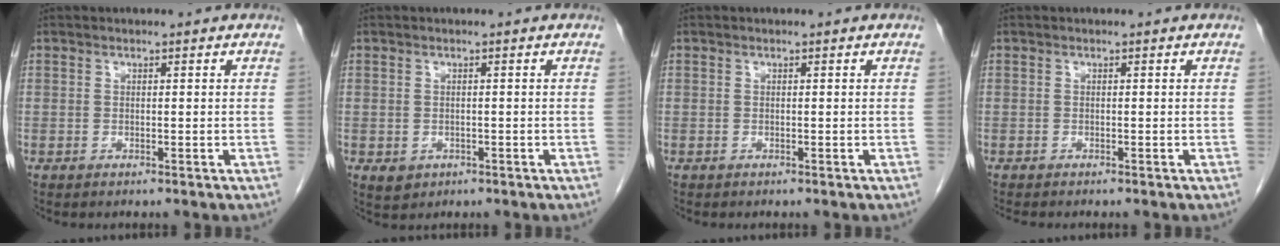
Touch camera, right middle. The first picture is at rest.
{"total": 2.1, "force": [-0.7, 1.8, 0.8], "torque": [-0.013, 0.001, 0.000]}
{"total": 0.0}
{"total": 1.6, "force": [-1.5, 0.2, 0.7], "torque": [-0.015, -0.004, -0.021]}